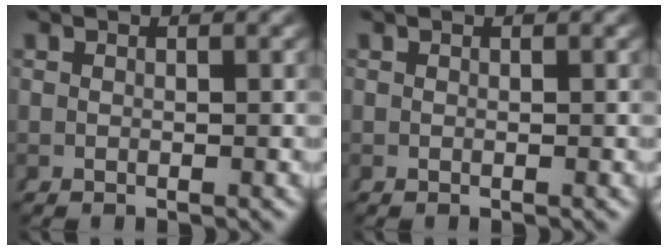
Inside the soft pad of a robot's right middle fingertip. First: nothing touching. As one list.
[{"total": 0.0}]